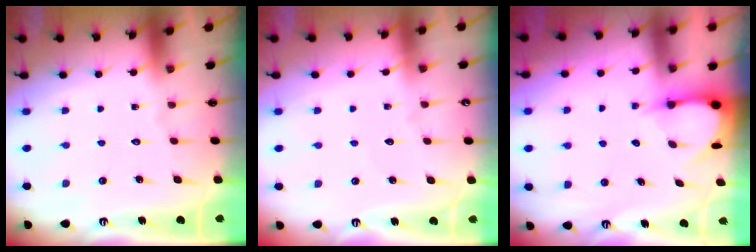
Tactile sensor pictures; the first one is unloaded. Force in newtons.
{"total": 2.1, "press": 2.1, "slide": 0.1}
{"total": 3.4, "press": 3.4, "slide": 0.3}